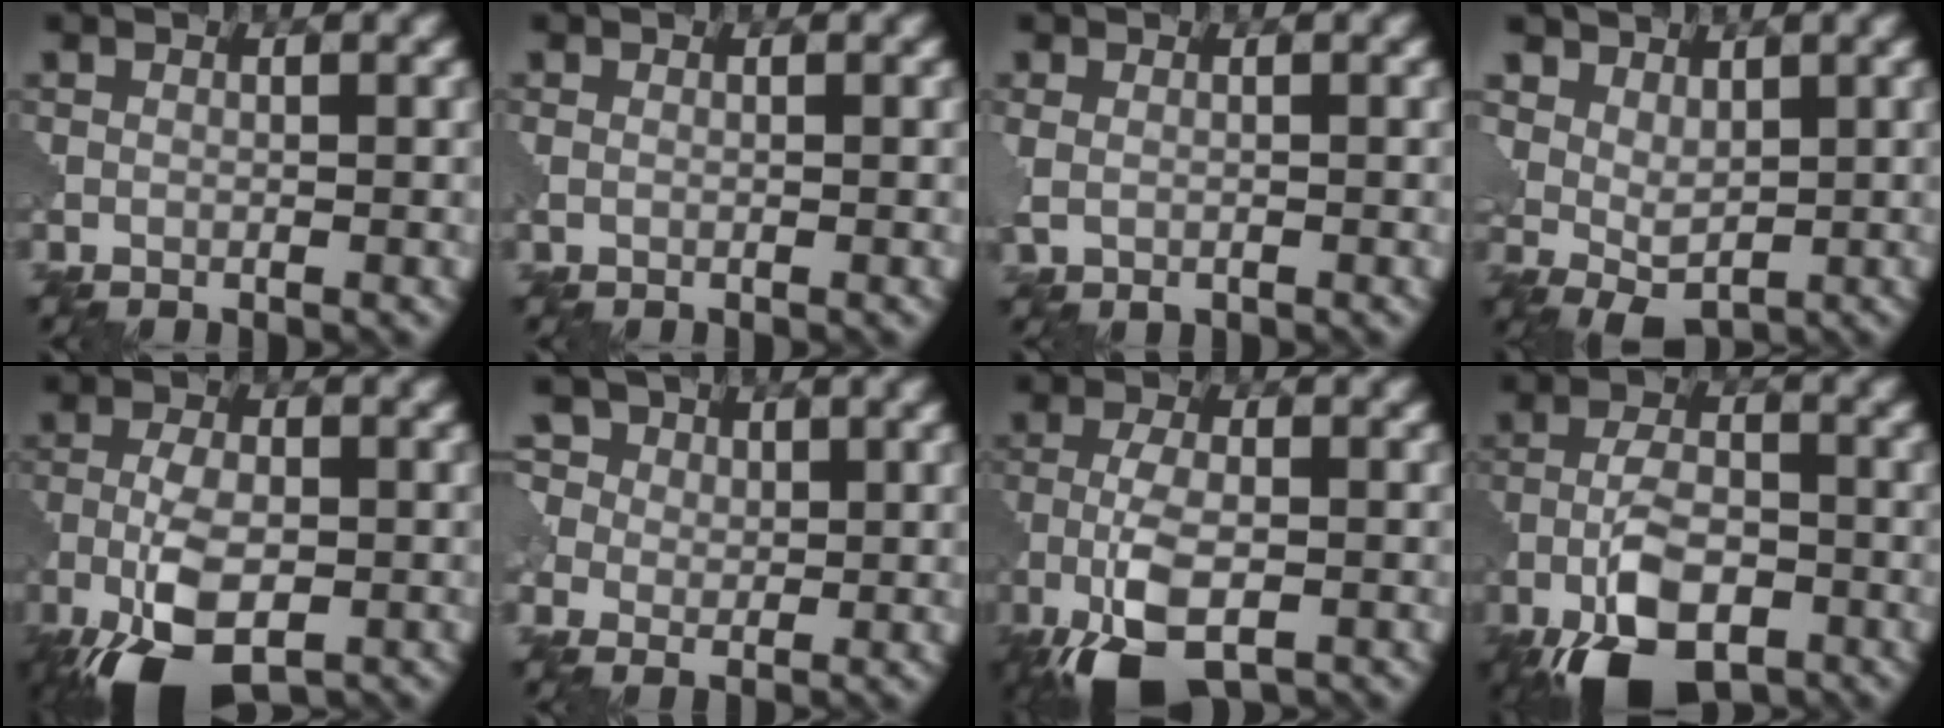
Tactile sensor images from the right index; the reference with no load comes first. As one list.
[{"total": 0.7, "force": [0.2, 0.4, 0.5], "torque": [-0.011, 0.000, 0.006]}, {"total": 1.6, "force": [-0.3, 1.1, 1.1], "torque": [-0.025, -0.007, -0.001]}, {"total": 3.8, "force": [2.1, 2.5, 1.9], "torque": [-0.036, -0.002, 0.031]}, {"total": 9.2, "force": [-4.9, 4.1, 6.6], "torque": [-0.139, -0.016, -0.091]}, {"total": 8.2, "force": [3.6, 6.1, 4.2], "torque": [-0.089, 0.028, 0.035]}, {"total": 8.2, "force": [-4.6, 3.3, 6.0], "torque": [-0.127, -0.011, -0.091]}, {"total": 9.5, "force": [-5.3, 4.3, 6.5], "torque": [-0.129, -0.008, -0.106]}]